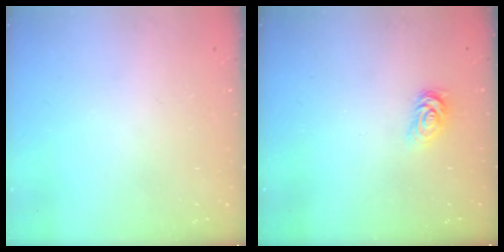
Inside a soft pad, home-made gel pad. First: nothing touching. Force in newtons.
{"total": 2.8, "press": 2.8, "slide": 0.4}